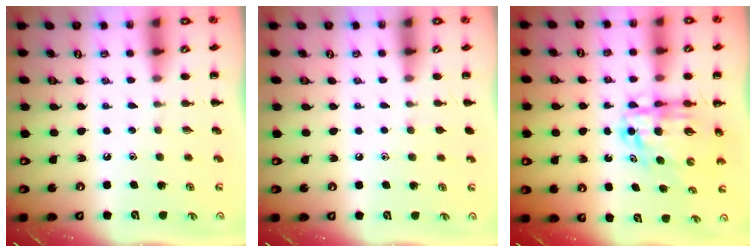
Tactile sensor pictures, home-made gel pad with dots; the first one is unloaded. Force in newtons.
{"total": 3.1, "press": 2.9, "slide": 1.2}
{"total": 8.6, "press": 8.0, "slide": 3.2}